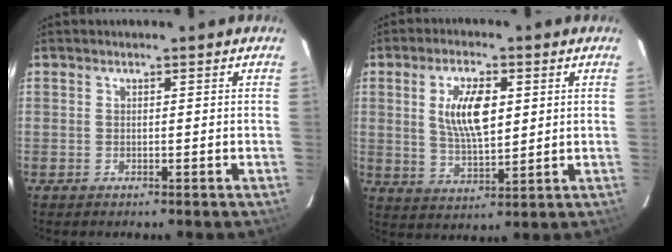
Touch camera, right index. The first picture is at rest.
{"total": 9.5, "force": [2.3, 4.1, 8.3], "torque": [-0.155, 0.003, 0.047]}